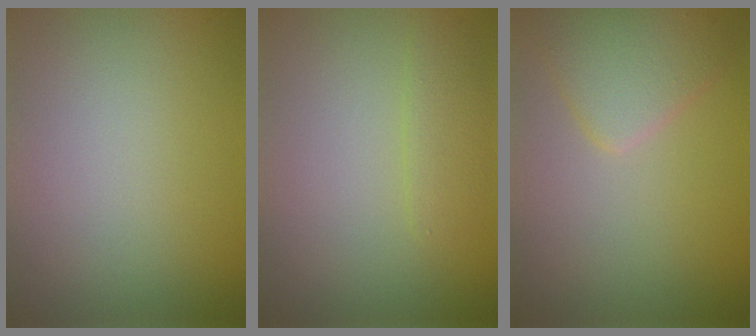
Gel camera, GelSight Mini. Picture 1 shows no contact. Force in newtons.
{"total": 1.6, "press": 1.6, "slide": 0.2}
{"total": 3.2, "press": 3.2, "slide": 0.1}